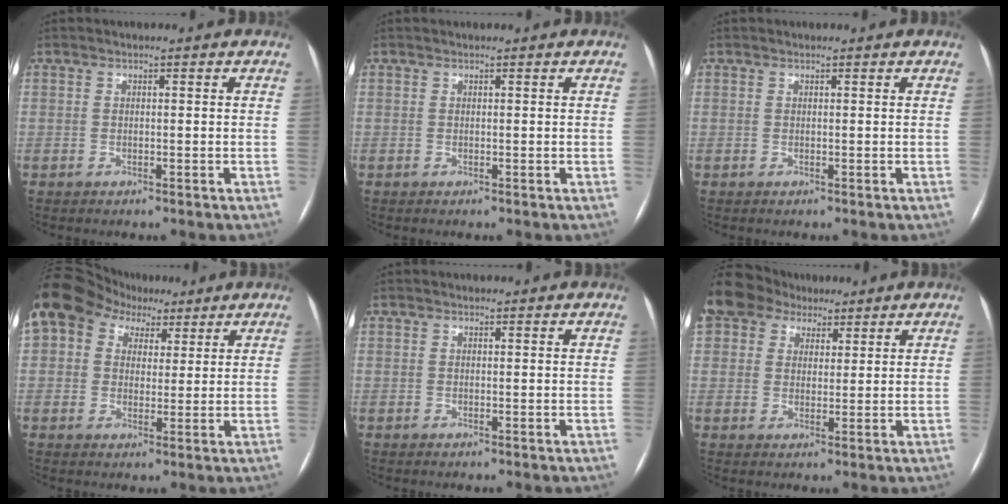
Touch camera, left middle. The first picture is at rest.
{"total": 0.6, "force": [0.6, 0.0, 0.2], "torque": [-0.001, 0.010, 0.011]}
{"total": 0.6, "force": [0.6, 0.1, 0.1], "torque": [-0.002, 0.006, 0.009]}
{"total": 17.8, "force": [9.0, 13.3, 7.7], "torque": [-0.206, 0.092, 0.166]}
{"total": 1.1, "force": [1.0, 0.2, 0.2], "torque": [-0.010, 0.011, 0.015]}
{"total": 14.5, "force": [9.1, 9.9, 5.2], "torque": [-0.152, 0.065, 0.169]}